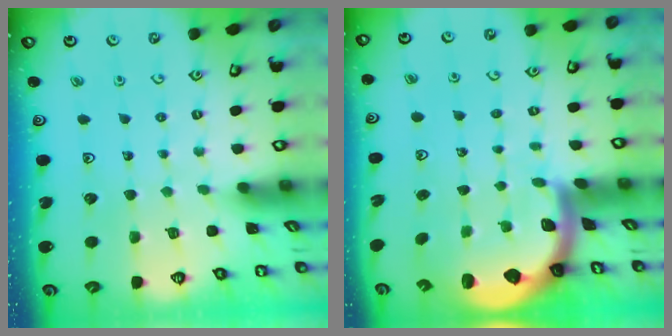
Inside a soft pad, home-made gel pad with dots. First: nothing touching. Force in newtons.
{"total": 1.9, "press": 1.8, "slide": 0.5}